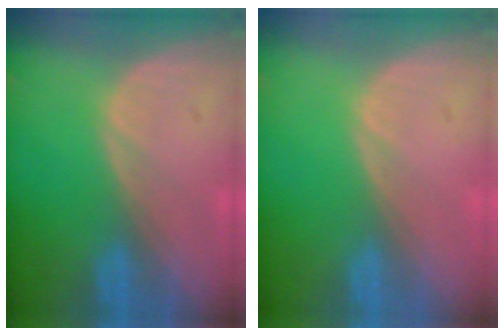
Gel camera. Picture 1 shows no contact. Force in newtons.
{"total": 0.0}